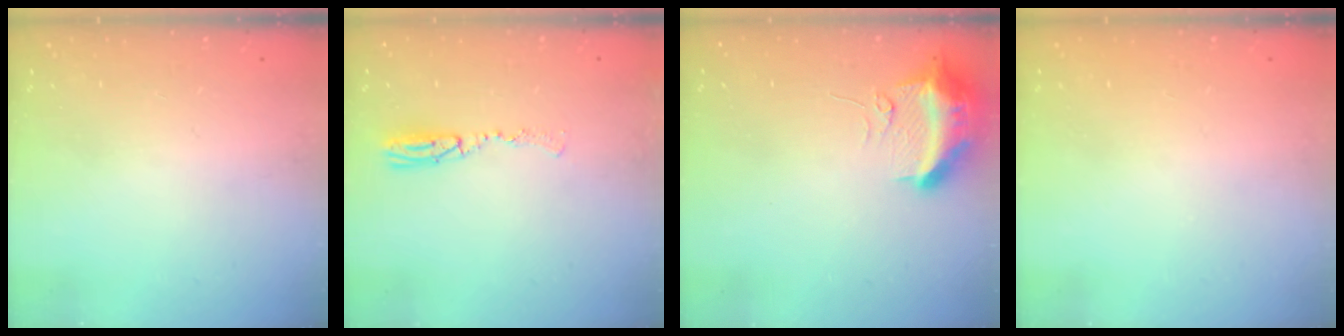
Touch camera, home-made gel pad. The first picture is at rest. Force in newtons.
{"total": 5.6, "press": 5.3, "slide": 1.9}
{"total": 12.3, "press": 10.8, "slide": 5.9}
{"total": 0.0}